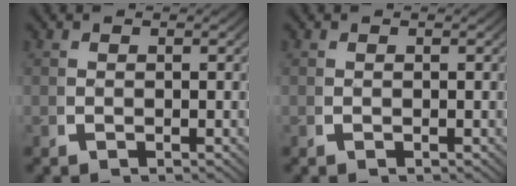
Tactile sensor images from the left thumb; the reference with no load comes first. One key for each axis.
{"total": 0.0}